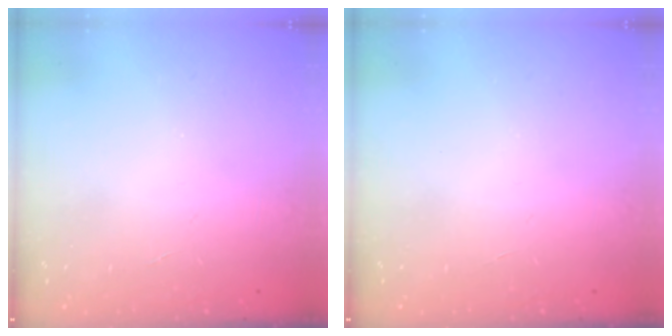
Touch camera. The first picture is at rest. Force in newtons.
{"total": 0.0}